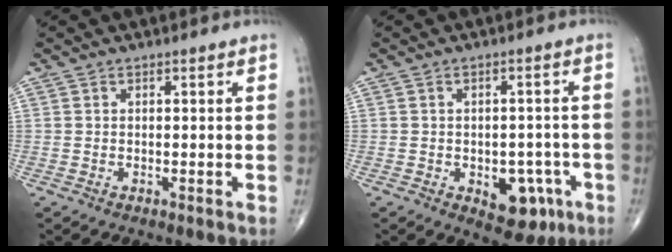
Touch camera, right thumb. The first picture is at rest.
{"total": 8.7, "force": [-3.4, 5.4, 5.9], "torque": [-0.039, 0.018, -0.033]}